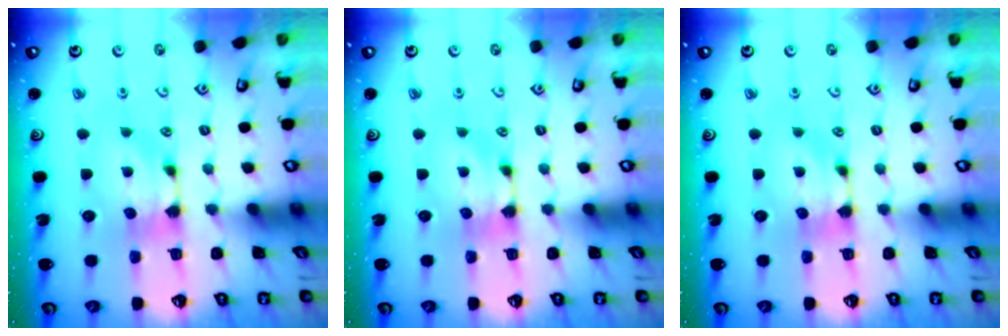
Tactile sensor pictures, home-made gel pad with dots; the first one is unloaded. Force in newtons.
{"total": 0.0}
{"total": 0.0}